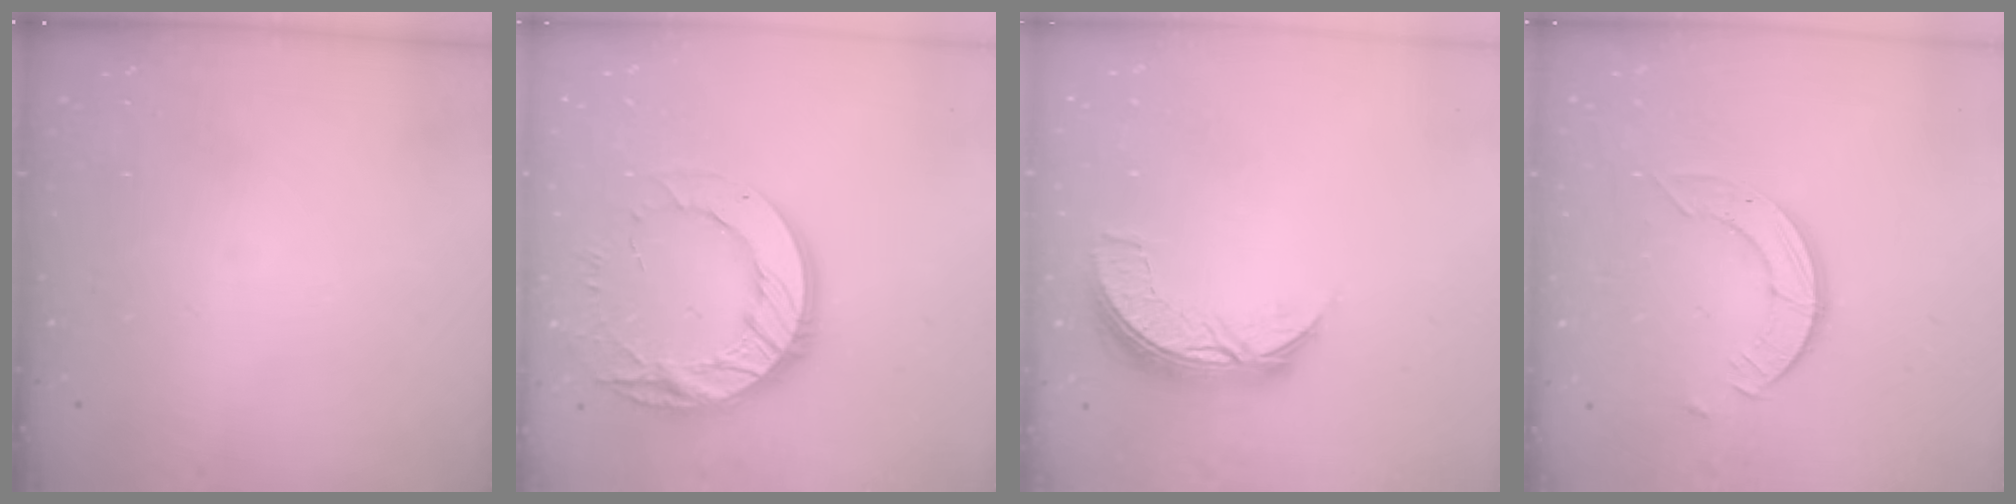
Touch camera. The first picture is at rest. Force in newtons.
{"total": 17.2, "press": 17.1, "slide": 1.3}
{"total": 8.2, "press": 8.1, "slide": 0.6}
{"total": 3.9, "press": 3.9, "slide": 0.3}